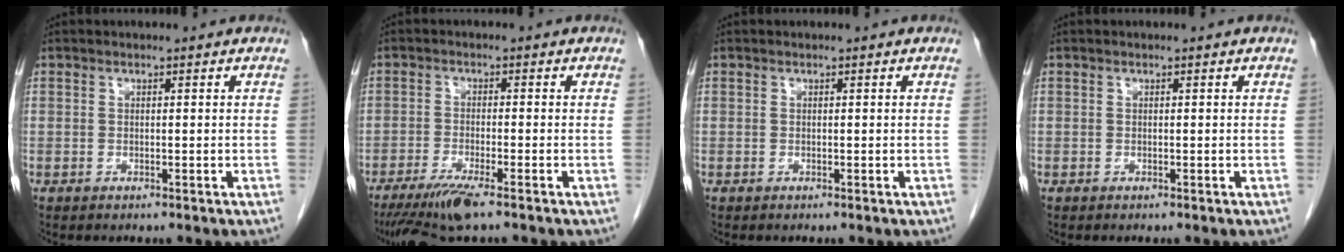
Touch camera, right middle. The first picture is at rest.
{"total": 6.3, "force": [-4.6, -0.2, 4.3], "torque": [-0.078, -0.019, -0.084]}
{"total": 0.0}
{"total": 0.0}